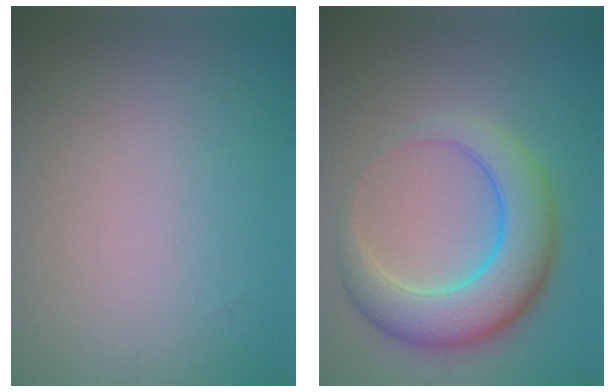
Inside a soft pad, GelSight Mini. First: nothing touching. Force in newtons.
{"total": 6.8, "press": 6.8, "slide": 0.2}